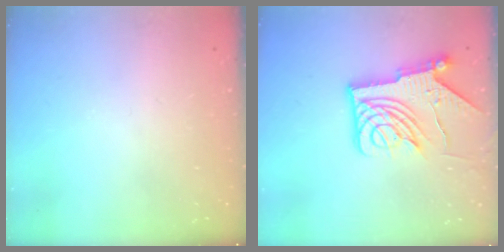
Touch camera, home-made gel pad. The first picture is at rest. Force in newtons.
{"total": 12.5, "press": 12.4, "slide": 1.6}